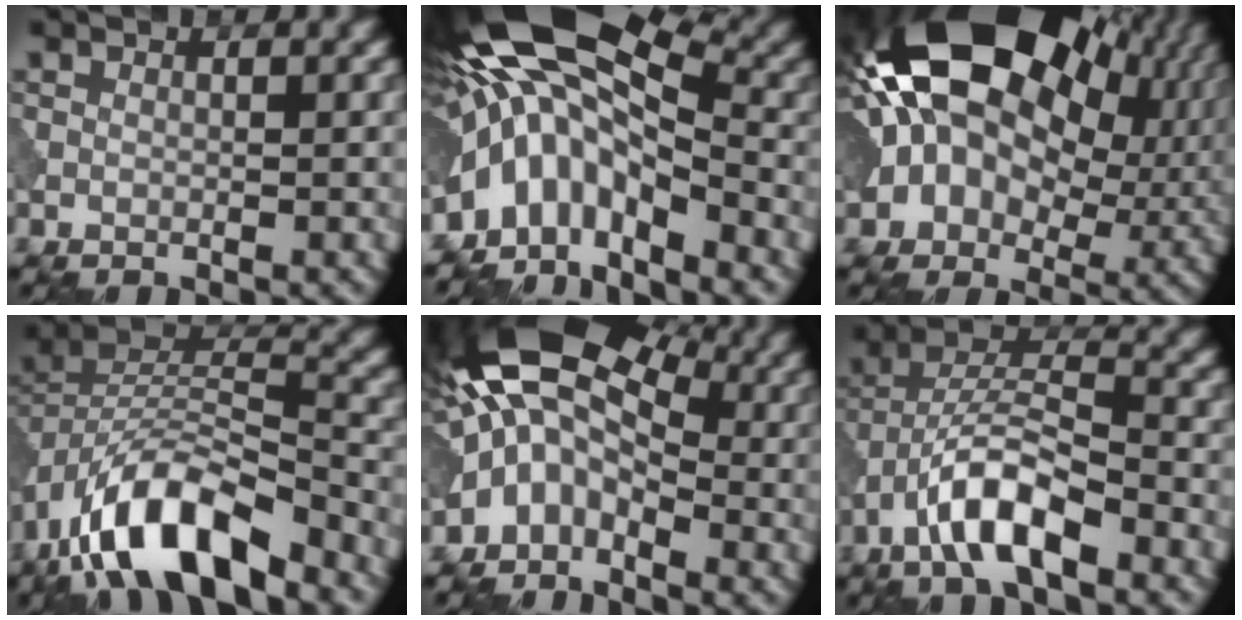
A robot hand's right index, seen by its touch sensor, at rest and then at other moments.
{"total": 11.7, "force": [-1.7, 5.5, 10.2], "torque": [-0.171, 0.022, -0.049]}
{"total": 20.3, "force": [5.5, 13.7, 14.0], "torque": [-0.254, 0.012, 0.100]}
{"total": 11.3, "force": [-7.3, 4.2, 7.5], "torque": [-0.129, 0.009, -0.146]}
{"total": 10.9, "force": [-0.3, 6.9, 8.4], "torque": [-0.140, 0.023, -0.026]}
{"total": 7.7, "force": [-4.1, 2.6, 5.9], "torque": [-0.100, 0.016, -0.081]}